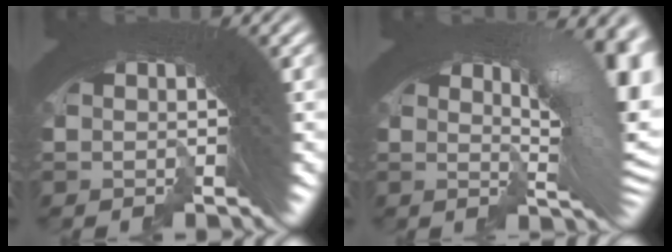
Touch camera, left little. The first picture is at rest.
{"total": 8.0, "force": [0.6, 3.2, 7.3], "torque": [-0.080, 0.013, 0.000]}